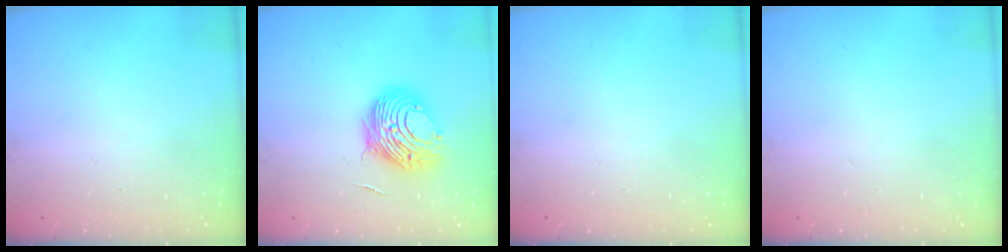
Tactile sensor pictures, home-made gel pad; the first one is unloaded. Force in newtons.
{"total": 10.7, "press": 10.7, "slide": 0.8}
{"total": 0.0}
{"total": 0.0}